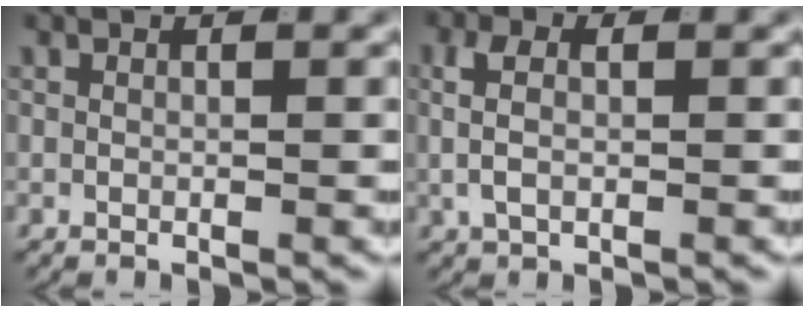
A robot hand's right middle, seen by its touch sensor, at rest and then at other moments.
{"total": 2.8, "force": [0.2, 1.6, 2.3], "torque": [-0.046, 0.000, 0.003]}